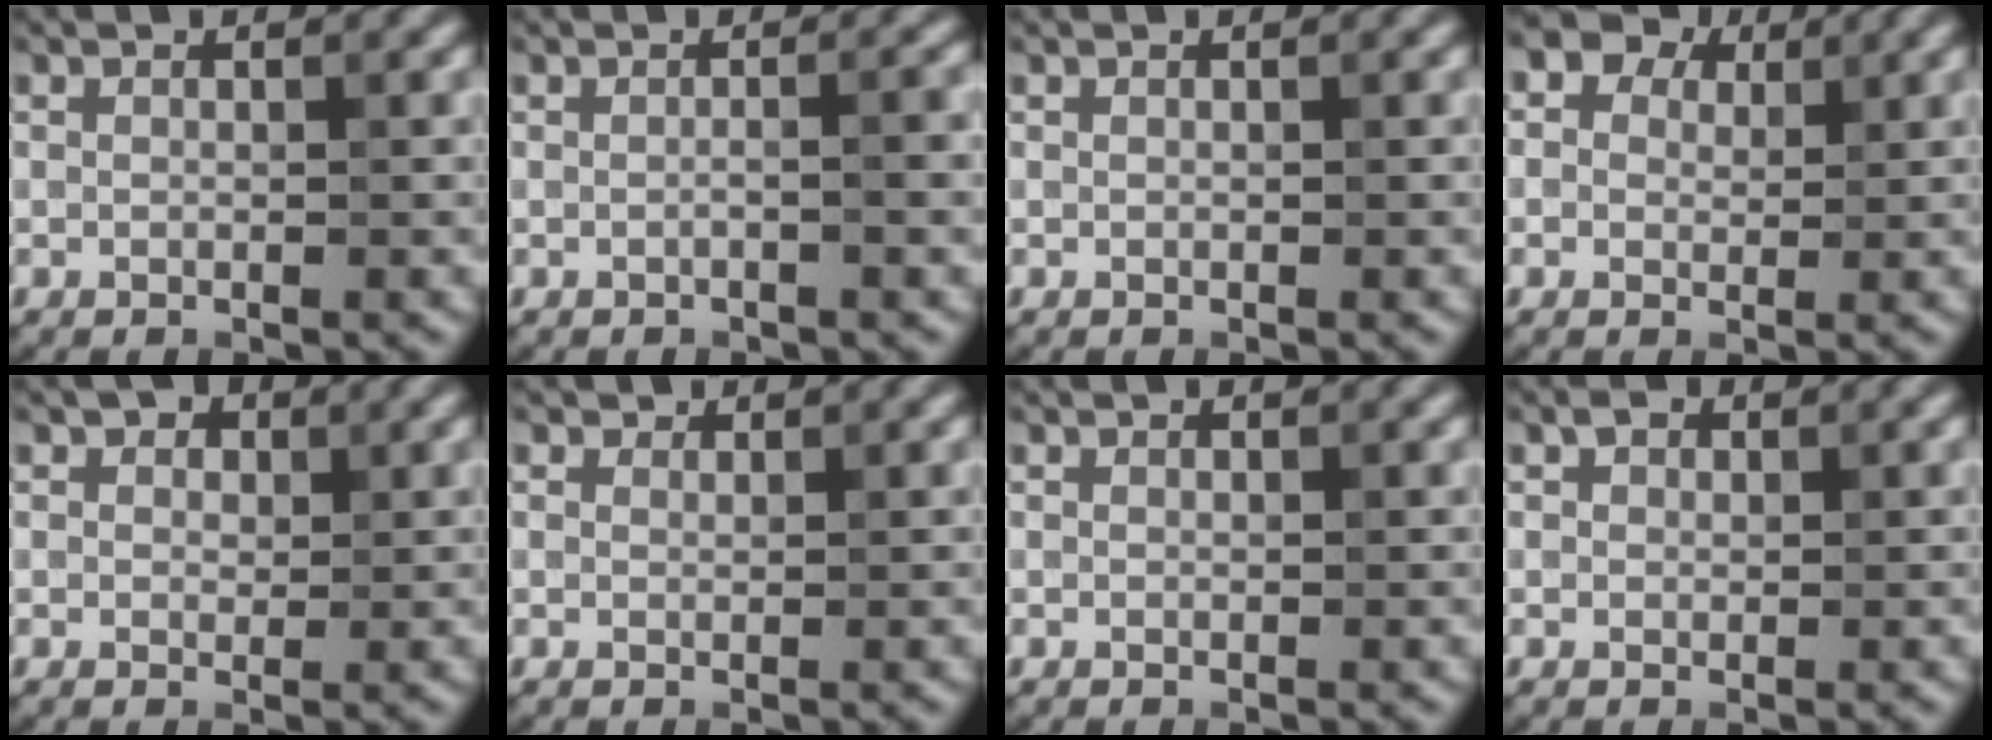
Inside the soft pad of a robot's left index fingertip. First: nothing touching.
{"total": 2.0, "force": [-0.3, 0.6, 1.9], "torque": [-0.021, -0.002, -0.012]}
{"total": 0.0}
{"total": 5.5, "force": [2.9, 3.9, 2.6], "torque": [-0.036, 0.015, 0.009]}
{"total": 2.0, "force": [1.0, 1.5, 1.1], "torque": [-0.011, 0.001, 0.004]}
{"total": 0.7, "force": [0.6, 0.4, 0.1], "torque": [0.000, -0.004, 0.005]}
{"total": 0.0}
{"total": 1.1, "force": [0.5, 0.8, 0.5], "torque": [-0.006, 0.000, 0.004]}